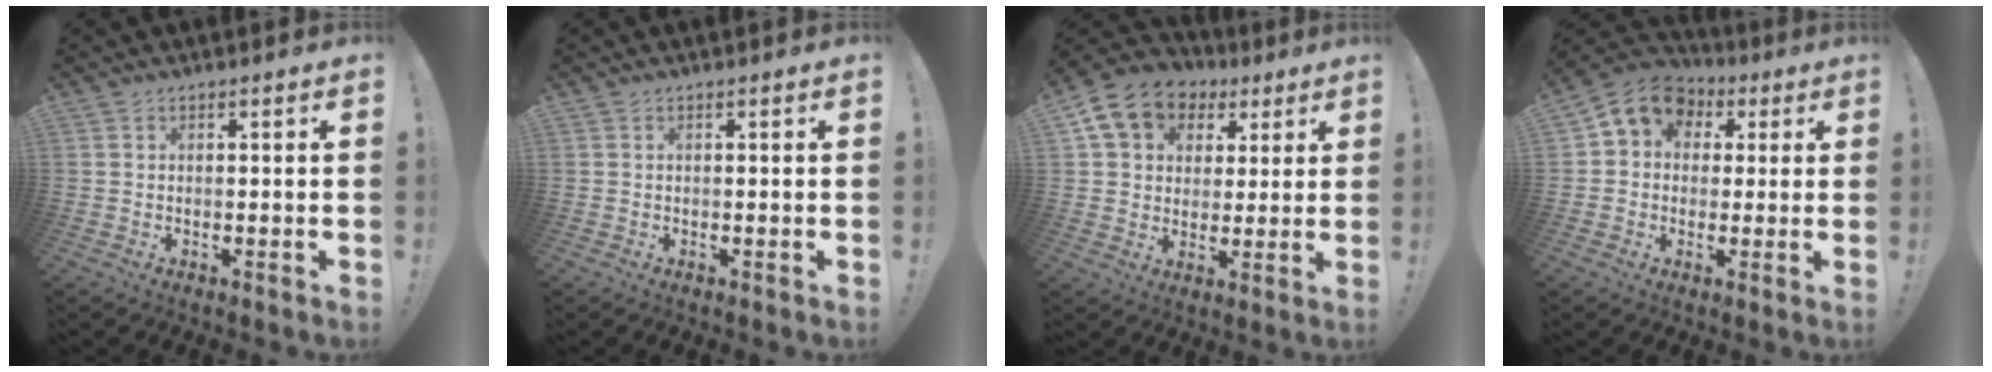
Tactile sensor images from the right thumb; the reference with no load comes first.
{"total": 0.0}
{"total": 12.8, "force": [5.8, 10.0, 5.5], "torque": [-0.086, -0.024, 0.114]}
{"total": 9.5, "force": [3.4, 7.8, 4.3], "torque": [-0.062, -0.007, 0.067]}